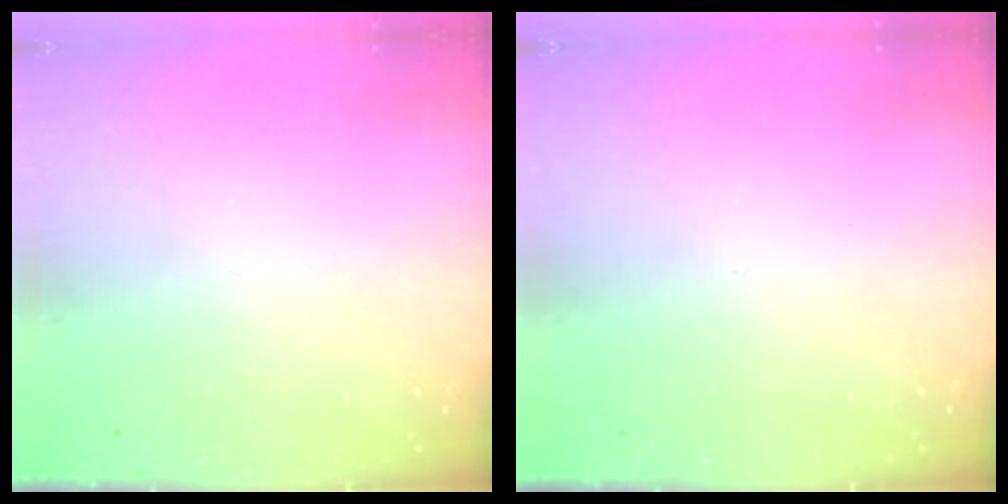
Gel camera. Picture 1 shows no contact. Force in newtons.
{"total": 0.0}